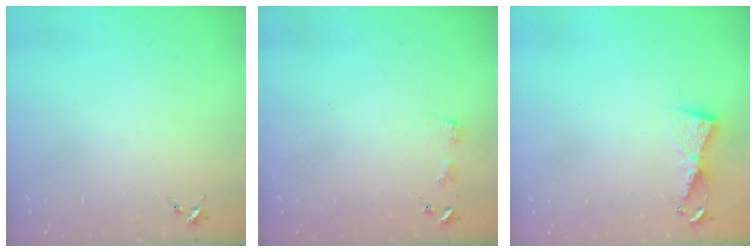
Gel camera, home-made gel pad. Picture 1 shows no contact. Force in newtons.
{"total": 2.9, "press": 2.9, "slide": 0.3}
{"total": 5.4, "press": 5.4, "slide": 0.5}